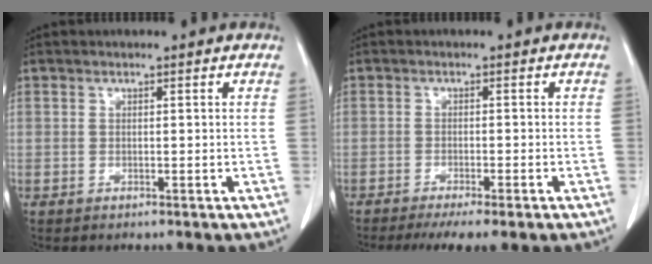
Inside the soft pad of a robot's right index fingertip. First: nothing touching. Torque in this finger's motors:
{"motor_torque": [0.83, -0.81, 0.54, 0.14]}